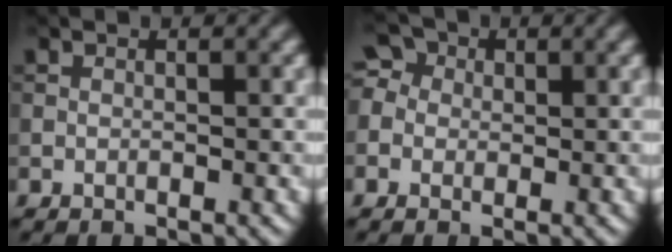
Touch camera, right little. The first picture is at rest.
{"total": 3.6, "force": [0.9, 3.1, 1.5], "torque": [-0.015, 0.020, -0.012]}